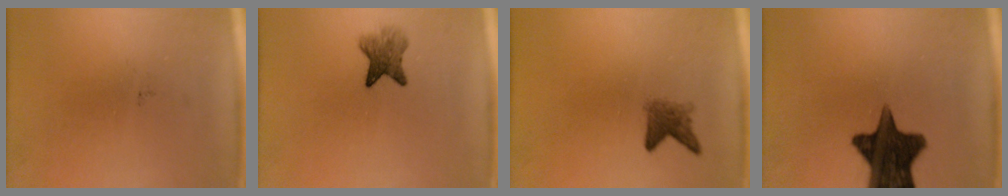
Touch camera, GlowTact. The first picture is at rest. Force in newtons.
{"total": 4.4}
{"total": 2.6}
{"total": 14.7}